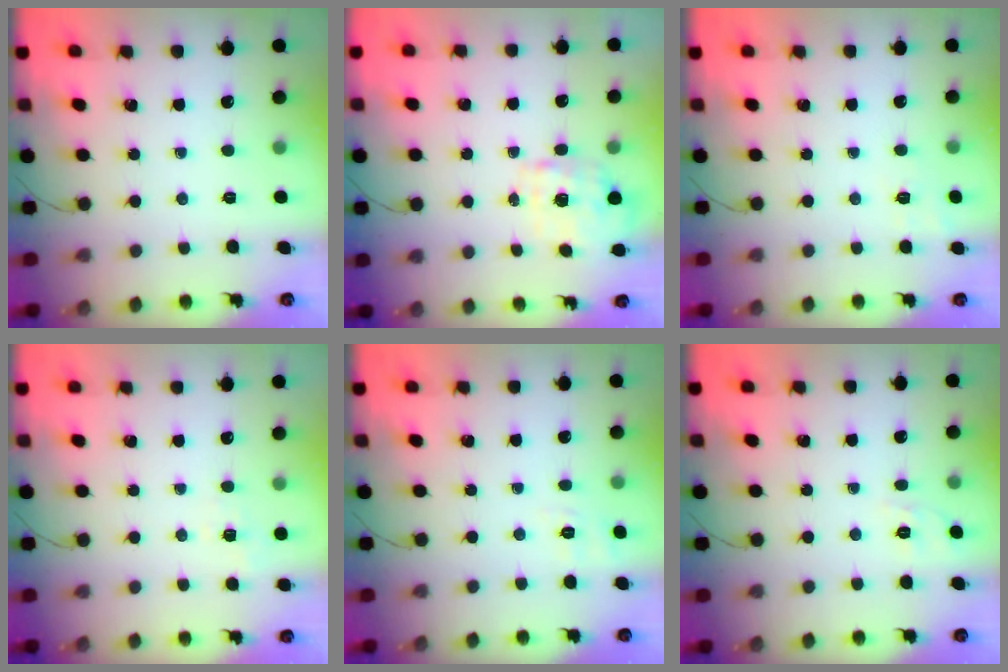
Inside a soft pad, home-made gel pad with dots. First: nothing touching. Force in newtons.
{"total": 1.7, "press": 1.6, "slide": 0.5}
{"total": 6.9, "press": 6.6, "slide": 2.0}
{"total": 2.6, "press": 2.1, "slide": 1.6}
{"total": 2.5, "press": 1.0, "slide": 2.3}
{"total": 1.5, "press": 0.0, "slide": 1.5}